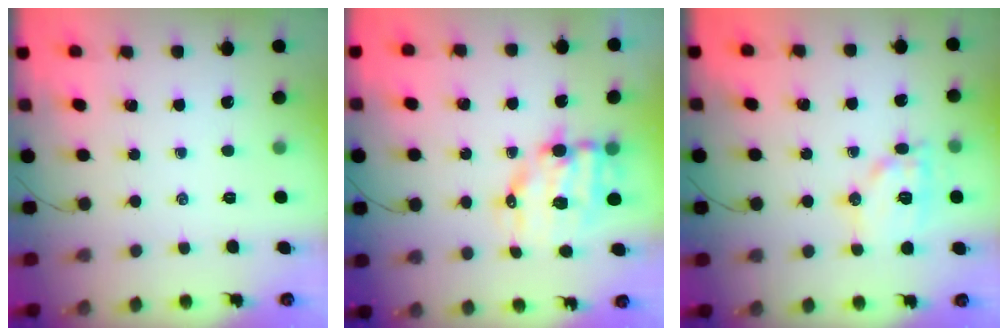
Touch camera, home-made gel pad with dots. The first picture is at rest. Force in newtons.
{"total": 10.1, "press": 9.8, "slide": 2.1}
{"total": 12.7, "press": 12.7, "slide": 1.0}